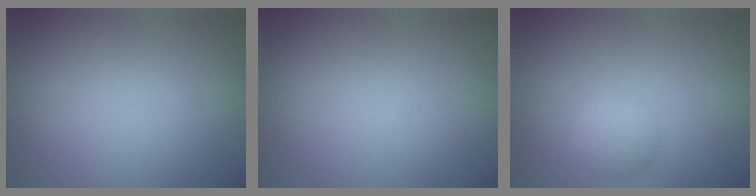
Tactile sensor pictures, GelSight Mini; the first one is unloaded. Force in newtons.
{"total": 0.0}
{"total": 2.1, "press": 2.1, "slide": 0.2}